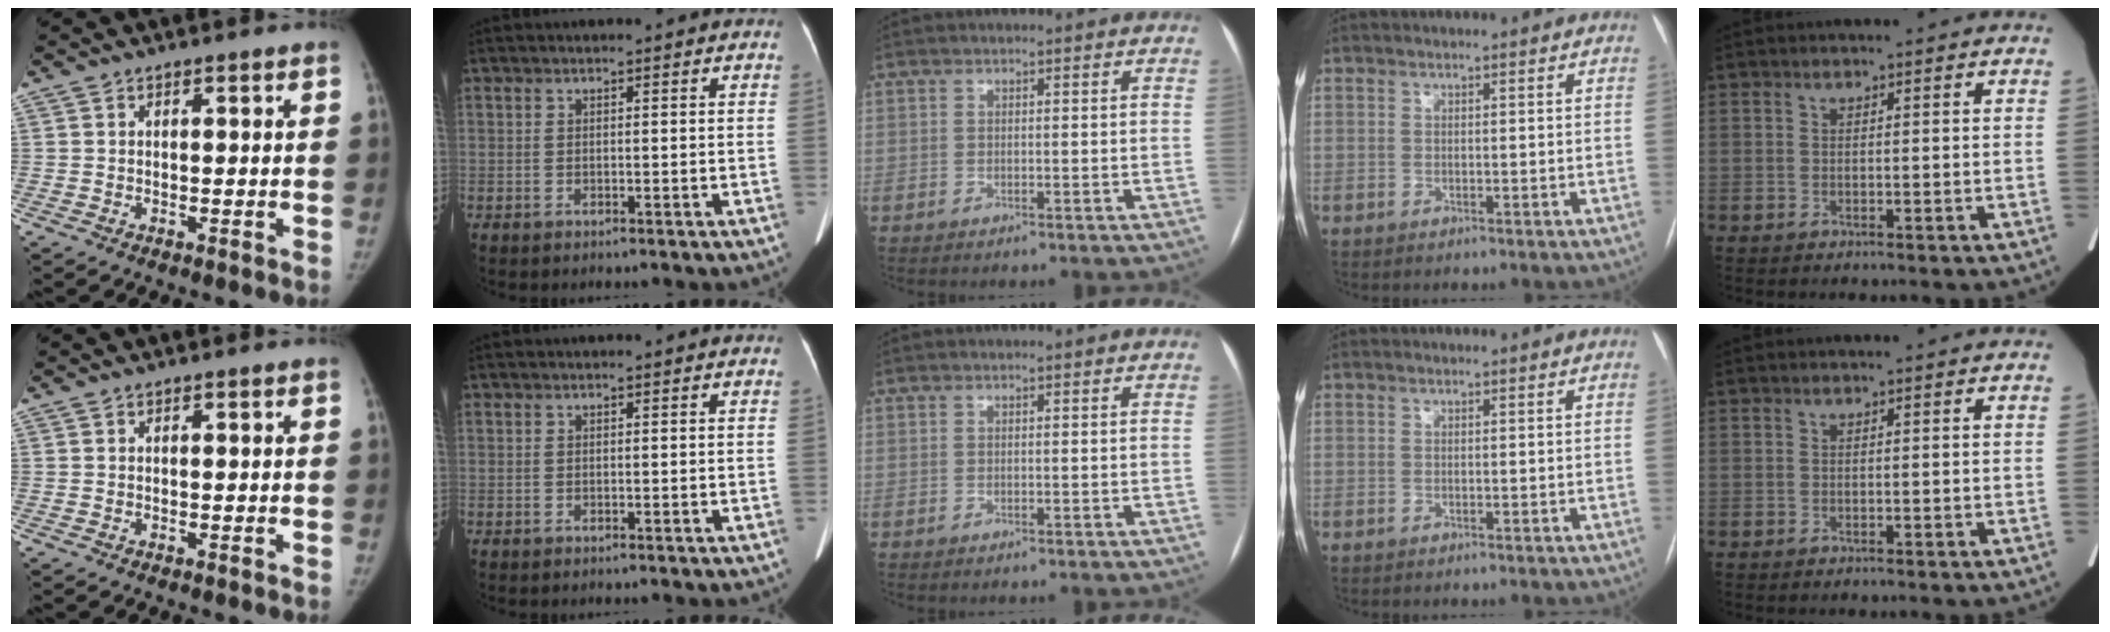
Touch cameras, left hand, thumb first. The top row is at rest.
{}